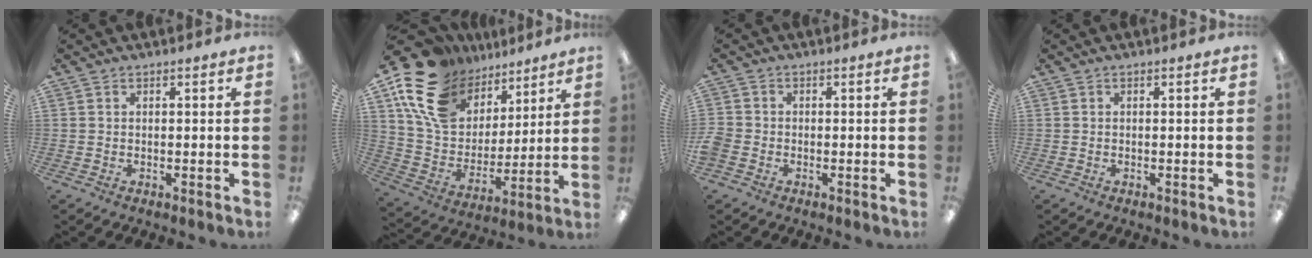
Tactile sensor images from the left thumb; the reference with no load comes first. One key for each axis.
{"total": 20.1, "fx": 12.4, "fy": 12.7, "fz": 9.4, "tx": -0.189, "ty": -0.059, "tz": 0.235}
{"total": 2.7, "fx": -1.2, "fy": 2.1, "fz": 1.1, "tx": -0.015, "ty": 0.007, "tz": -0.021}
{"total": 0.0}